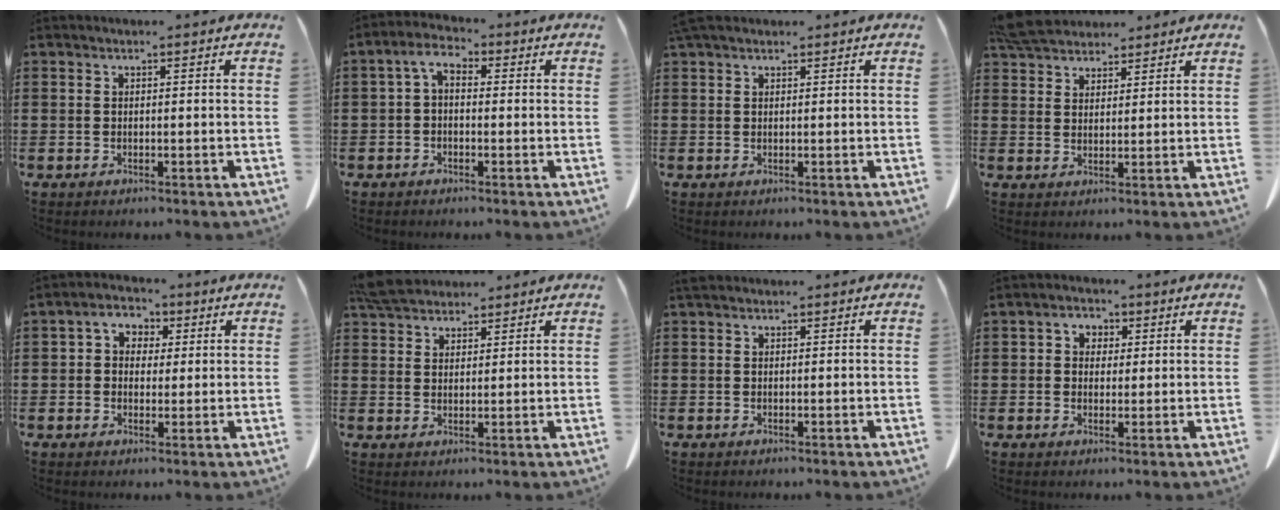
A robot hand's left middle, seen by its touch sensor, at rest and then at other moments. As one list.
[{"total": 3.5, "force": [-0.6, 2.0, 2.8], "torque": [-0.072, 0.005, -0.019]}, {"total": 1.6, "force": [1.3, 0.5, 0.8], "torque": [-0.021, 0.000, 0.026]}, {"total": 5.8, "force": [5.4, 1.7, 1.4], "torque": [-0.045, -0.007, 0.106]}, {"total": 3.5, "force": [1.0, 3.0, 1.5], "torque": [-0.045, 0.012, 0.014]}, {"total": 5.0, "force": [4.7, 1.4, 1.1], "torque": [-0.036, -0.005, 0.093]}, {"total": 0.7, "force": [0.4, 0.4, 0.3], "torque": [-0.010, 0.001, 0.009]}, {"total": 2.5, "force": [0.5, 2.2, 0.9], "torque": [-0.028, 0.010, 0.006]}]